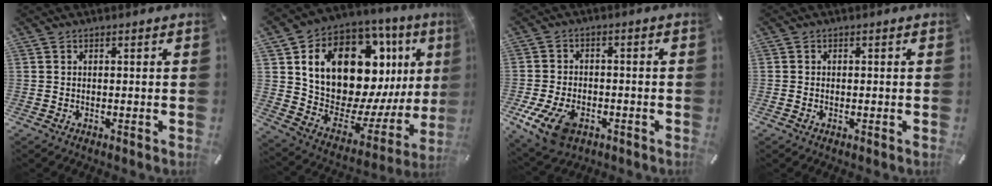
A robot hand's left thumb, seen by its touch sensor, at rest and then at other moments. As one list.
[{"total": 23.1, "force": [9.1, 13.6, 16.3], "torque": [-0.272, -0.064, 0.168]}, {"total": 10.0, "force": [-4.6, 6.3, 6.2], "torque": [-0.136, 0.015, -0.079]}, {"total": 0.7, "force": [-0.3, 0.4, 0.4], "torque": [-0.007, 0.000, -0.006]}]